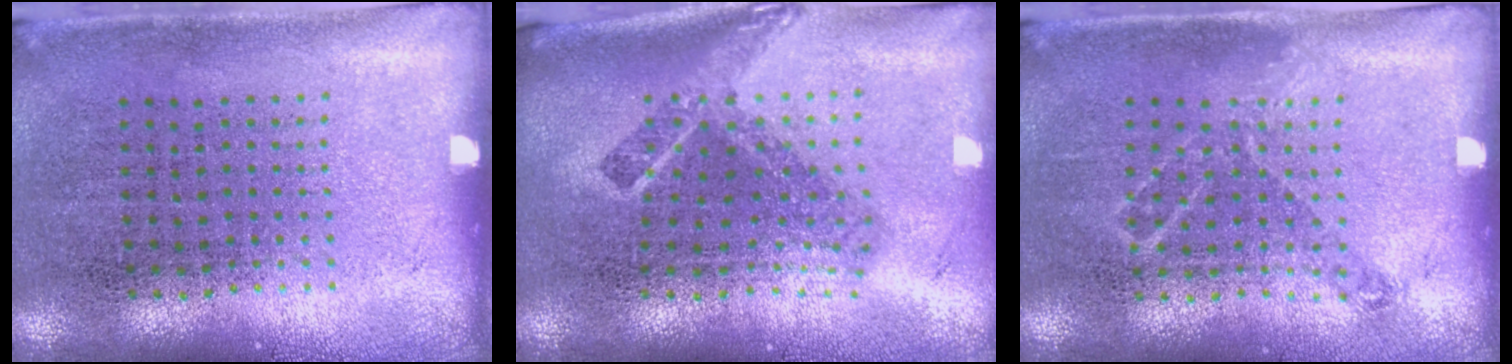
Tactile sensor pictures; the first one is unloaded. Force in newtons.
{"total": 2.4, "press": 1.6, "slide": 1.7}
{"total": 1.0, "press": 0.9, "slide": 0.3}